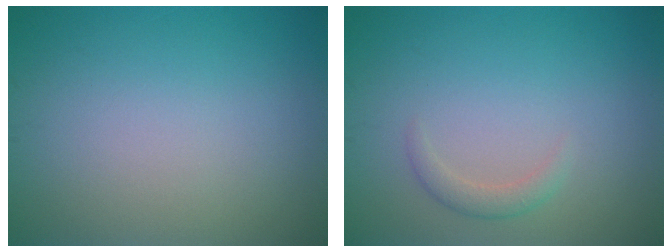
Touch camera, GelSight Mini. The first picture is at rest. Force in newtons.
{"total": 1.4, "press": 1.4, "slide": 0.1}